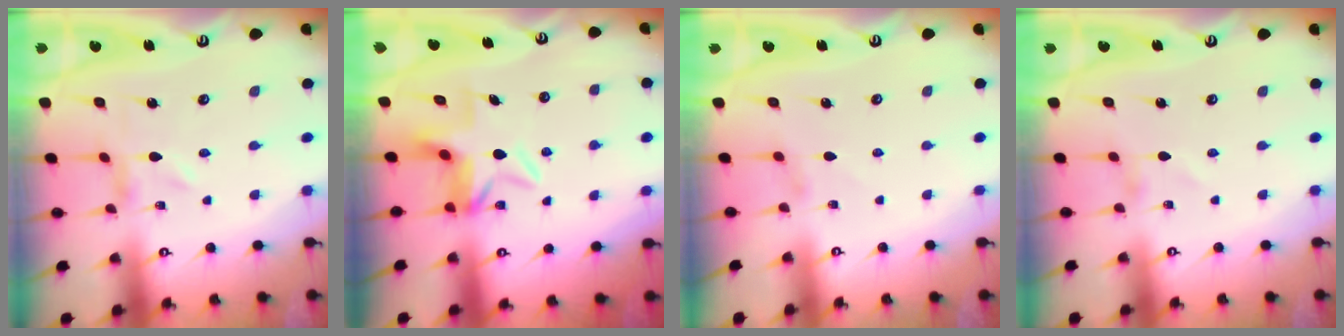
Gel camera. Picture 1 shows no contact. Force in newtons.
{"total": 5.3, "press": 4.9, "slide": 2.1}
{"total": 1.6, "press": 1.5, "slide": 0.4}
{"total": 0.0}